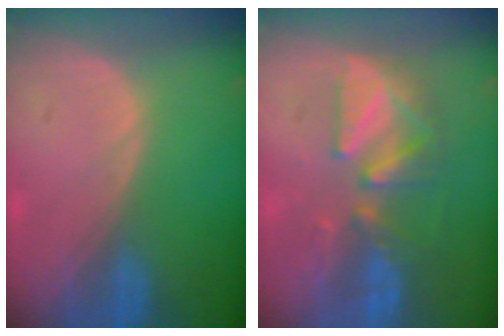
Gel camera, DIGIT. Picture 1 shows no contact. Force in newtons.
{"total": 7.6, "press": 7.5, "slide": 1.4}